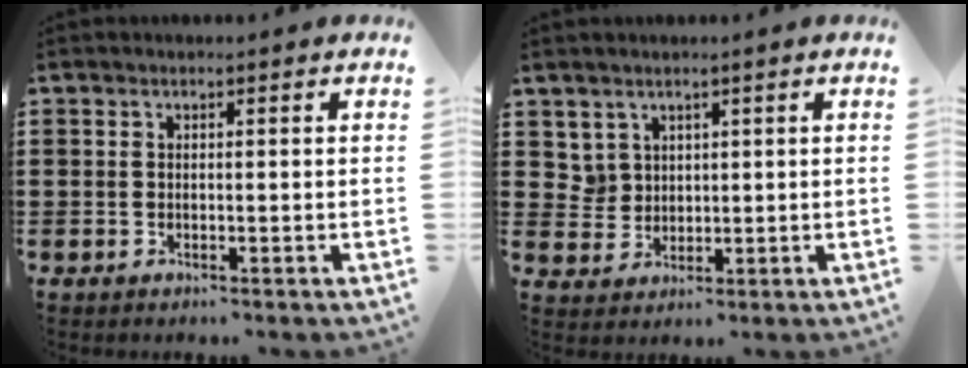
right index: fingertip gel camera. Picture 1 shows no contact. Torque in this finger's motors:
{"motor_torque": [-0.45, 0.86, 0.02, -0.01]}